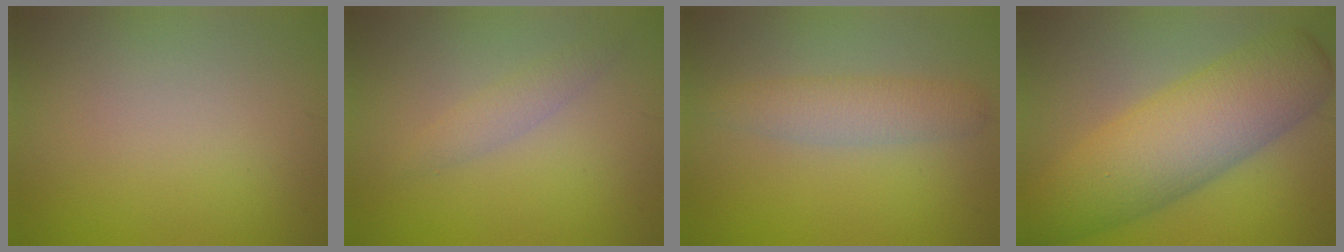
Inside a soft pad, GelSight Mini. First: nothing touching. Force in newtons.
{"total": 1.6, "press": 1.6, "slide": 0.1}
{"total": 3.0, "press": 3.0, "slide": 0.1}
{"total": 10.1, "press": 10.1, "slide": 0.3}